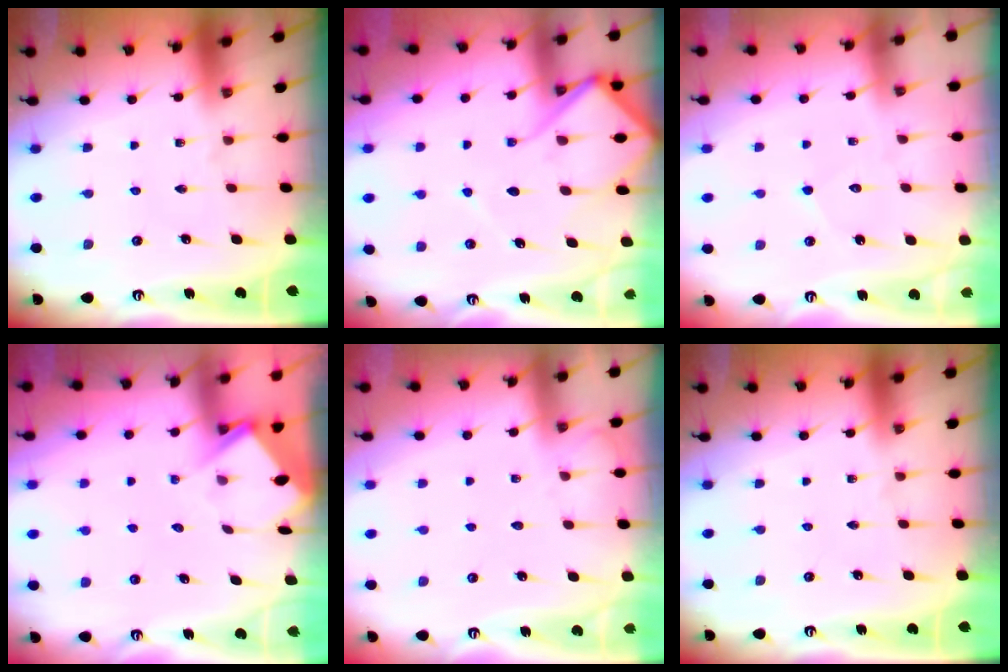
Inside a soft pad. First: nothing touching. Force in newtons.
{"total": 10.7, "press": 10.6, "slide": 1.1}
{"total": 3.8, "press": 3.8, "slide": 0.2}
{"total": 3.9, "press": 3.9, "slide": 0.4}
{"total": 3.8, "press": 3.8, "slide": 0.5}
{"total": 0.0}